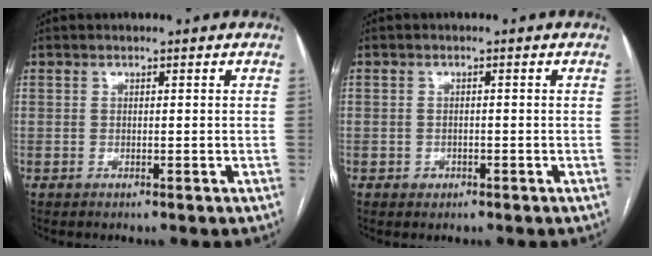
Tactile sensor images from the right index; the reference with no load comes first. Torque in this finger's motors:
{"motor_torque": [-0.47, -0.05, -0.81, -0.19]}